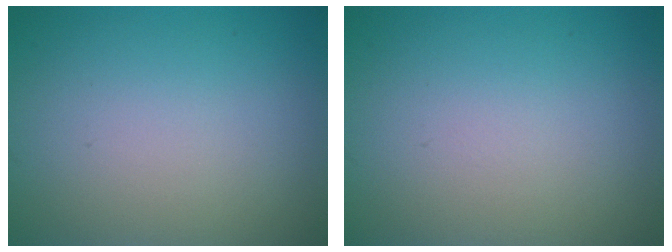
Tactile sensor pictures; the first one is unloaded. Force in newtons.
{"total": 0.0}